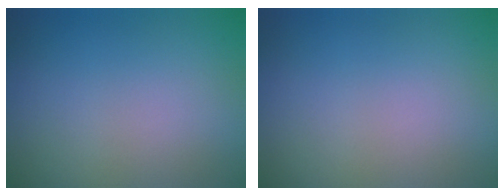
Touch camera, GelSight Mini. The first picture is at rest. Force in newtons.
{"total": 0.0}